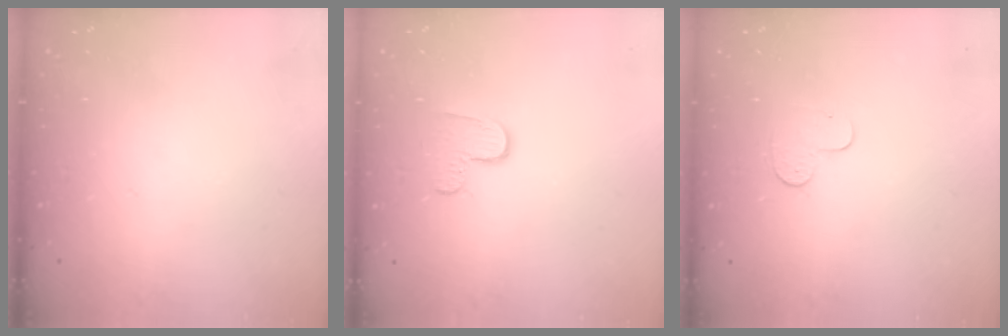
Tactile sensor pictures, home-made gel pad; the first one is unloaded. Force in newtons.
{"total": 4.5, "press": 4.5, "slide": 0.4}
{"total": 4.3, "press": 4.2, "slide": 0.4}